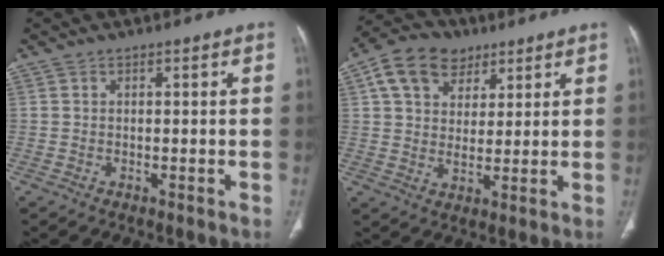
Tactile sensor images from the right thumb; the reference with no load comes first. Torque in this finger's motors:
{"motor_torque": [-0.58, 0.79, 0.88, 0.22, 0.24]}